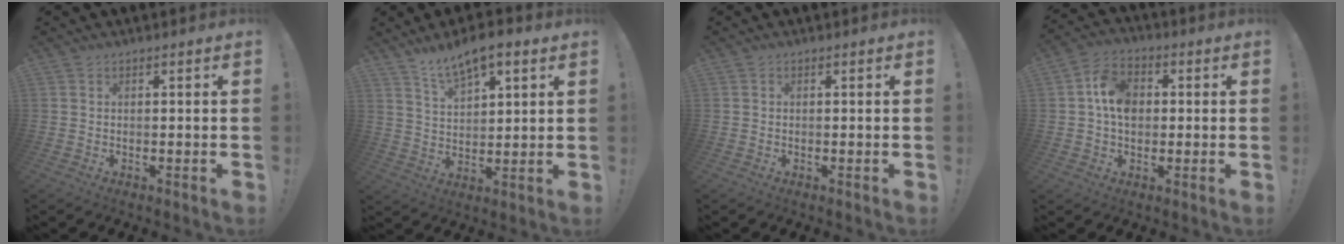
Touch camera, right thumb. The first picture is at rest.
{"total": 9.6, "force": [6.9, 4.1, 5.2], "torque": [-0.085, -0.036, 0.126]}
{"total": 0.0}
{"total": 10.1, "force": [1.2, 7.6, 6.6], "torque": [-0.110, 0.013, 0.026]}